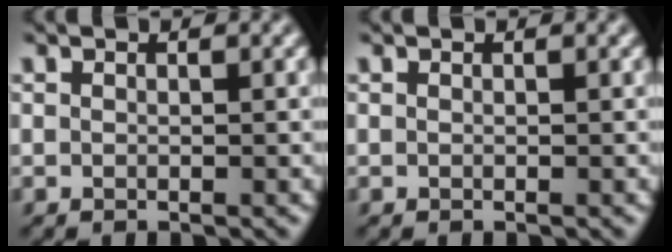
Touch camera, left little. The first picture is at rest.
{"total": 0.0}